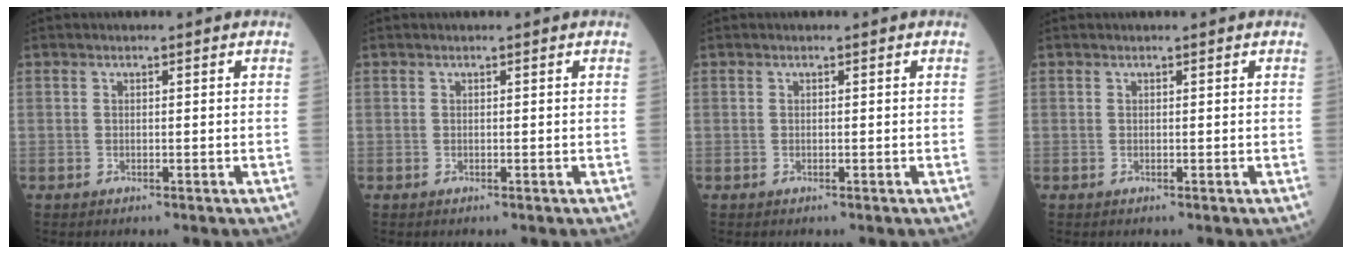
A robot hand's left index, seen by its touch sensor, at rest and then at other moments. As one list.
[{"total": 0.0}, {"total": 0.0}, {"total": 0.0}]